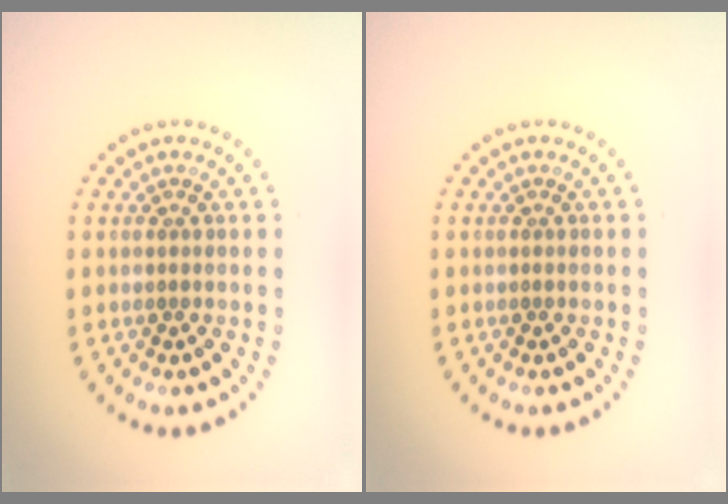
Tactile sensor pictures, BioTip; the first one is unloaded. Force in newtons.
{"total": 0.0}